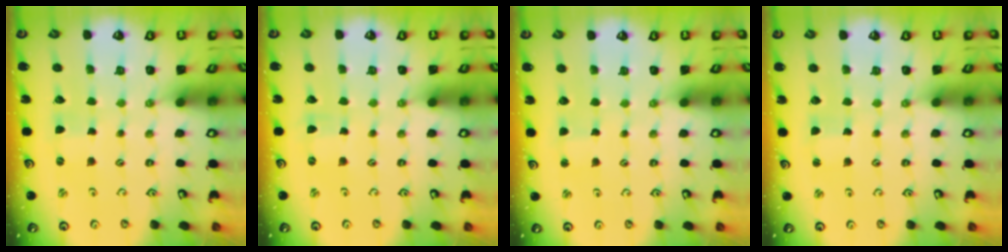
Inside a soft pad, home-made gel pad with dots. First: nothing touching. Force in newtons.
{"total": 0.0}
{"total": 1.4, "press": 1.3, "slide": 0.3}
{"total": 1.0, "press": 1.0, "slide": 0.1}